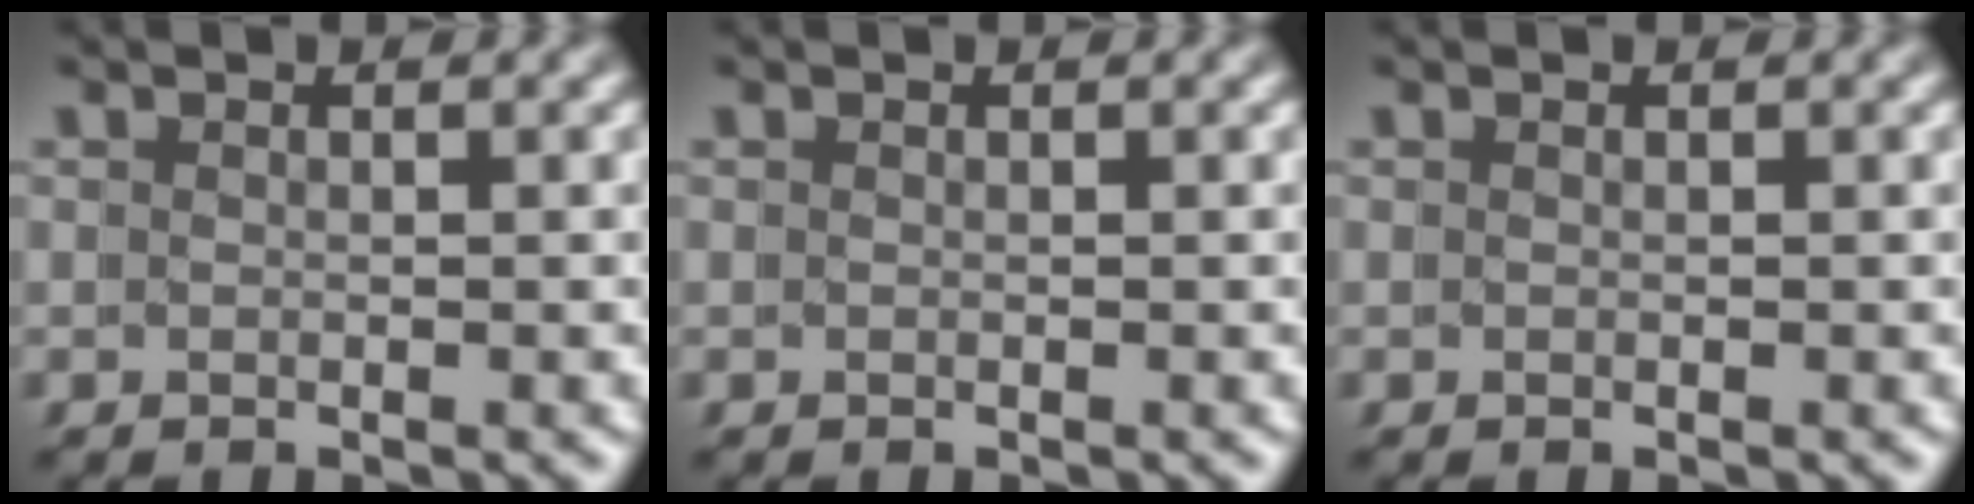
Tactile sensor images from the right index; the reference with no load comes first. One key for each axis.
{"total": 0.0}
{"total": 0.0}